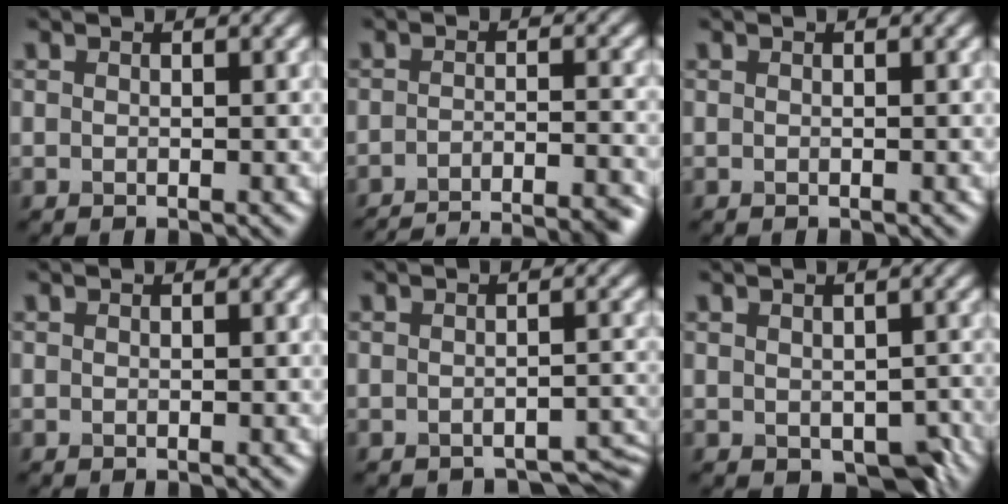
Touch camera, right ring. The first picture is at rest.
{"total": 11.9, "force": [-10.6, 3.0, 4.4], "torque": [-0.035, -0.002, -0.122]}
{"total": 0.0}
{"total": 0.0}
{"total": 2.3, "force": [-2.2, 0.5, 0.7], "torque": [-0.003, -0.002, -0.025]}
{"total": 3.6, "force": [-1.1, 2.2, 2.7], "torque": [-0.039, -0.013, -0.007]}